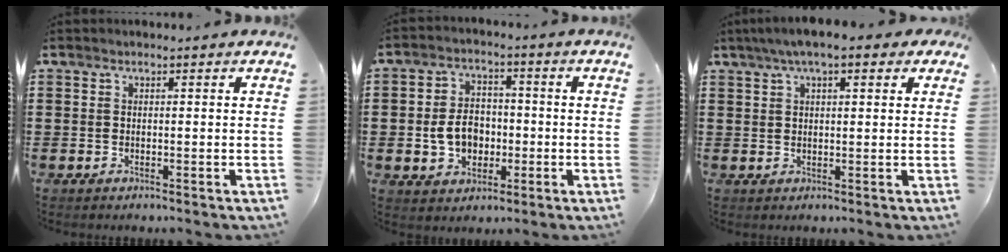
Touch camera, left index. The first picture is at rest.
{"total": 6.3, "force": [-1.1, 5.0, 3.7], "torque": [-0.083, 0.004, -0.026]}
{"total": 4.9, "force": [2.7, 1.1, 3.9], "torque": [-0.079, 0.011, 0.046]}